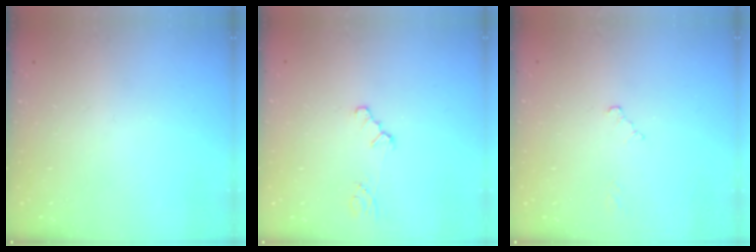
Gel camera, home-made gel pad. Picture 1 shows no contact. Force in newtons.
{"total": 1.0, "press": 1.0, "slide": 0.2}
{"total": 2.6, "press": 2.6, "slide": 0.3}